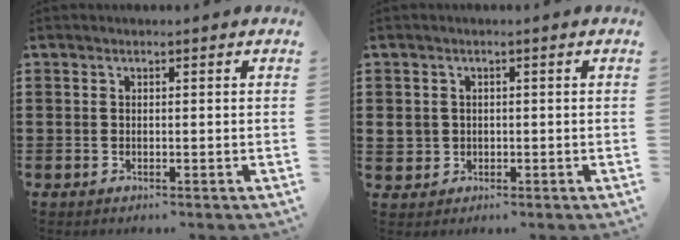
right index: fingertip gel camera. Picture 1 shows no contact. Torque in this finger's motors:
{"motor_torque": [1.09, 1.05, 0.21, 0.05]}